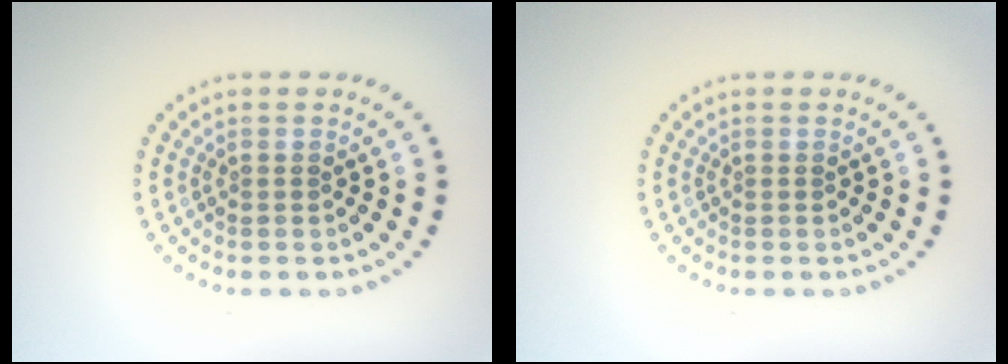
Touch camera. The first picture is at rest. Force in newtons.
{"total": 0.0}